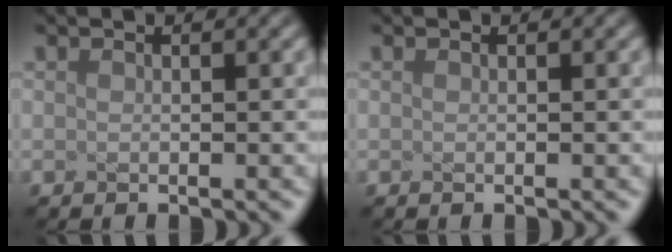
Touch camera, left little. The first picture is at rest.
{"total": 0.0}